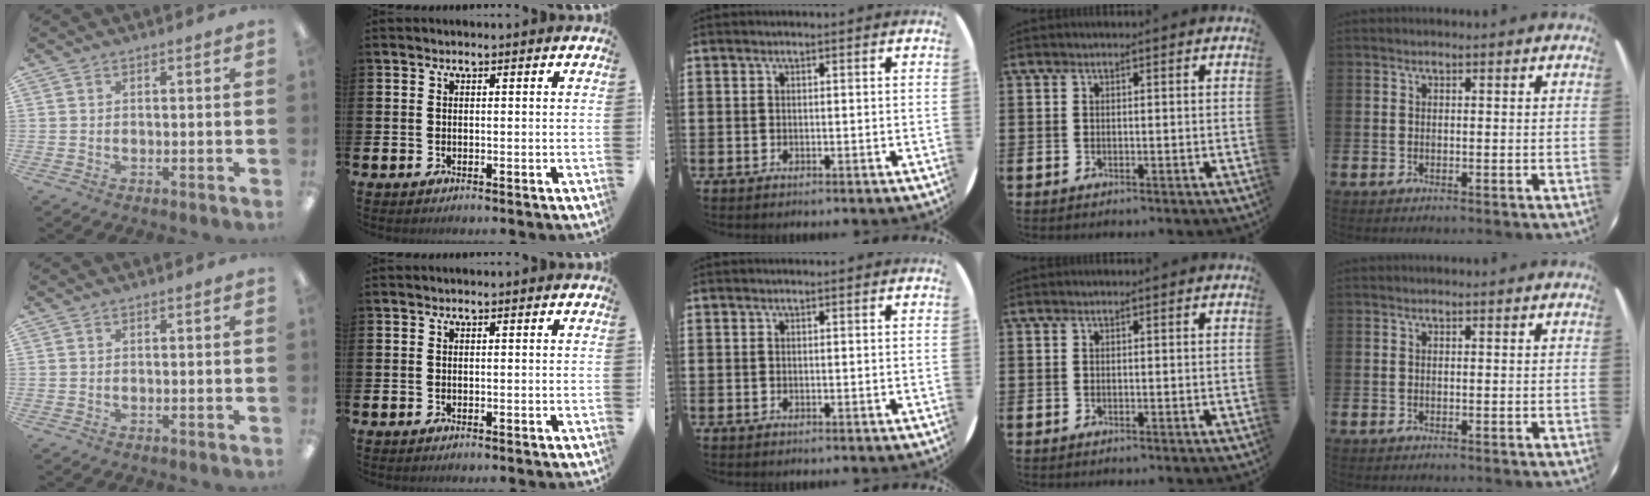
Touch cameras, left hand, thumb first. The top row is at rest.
{}